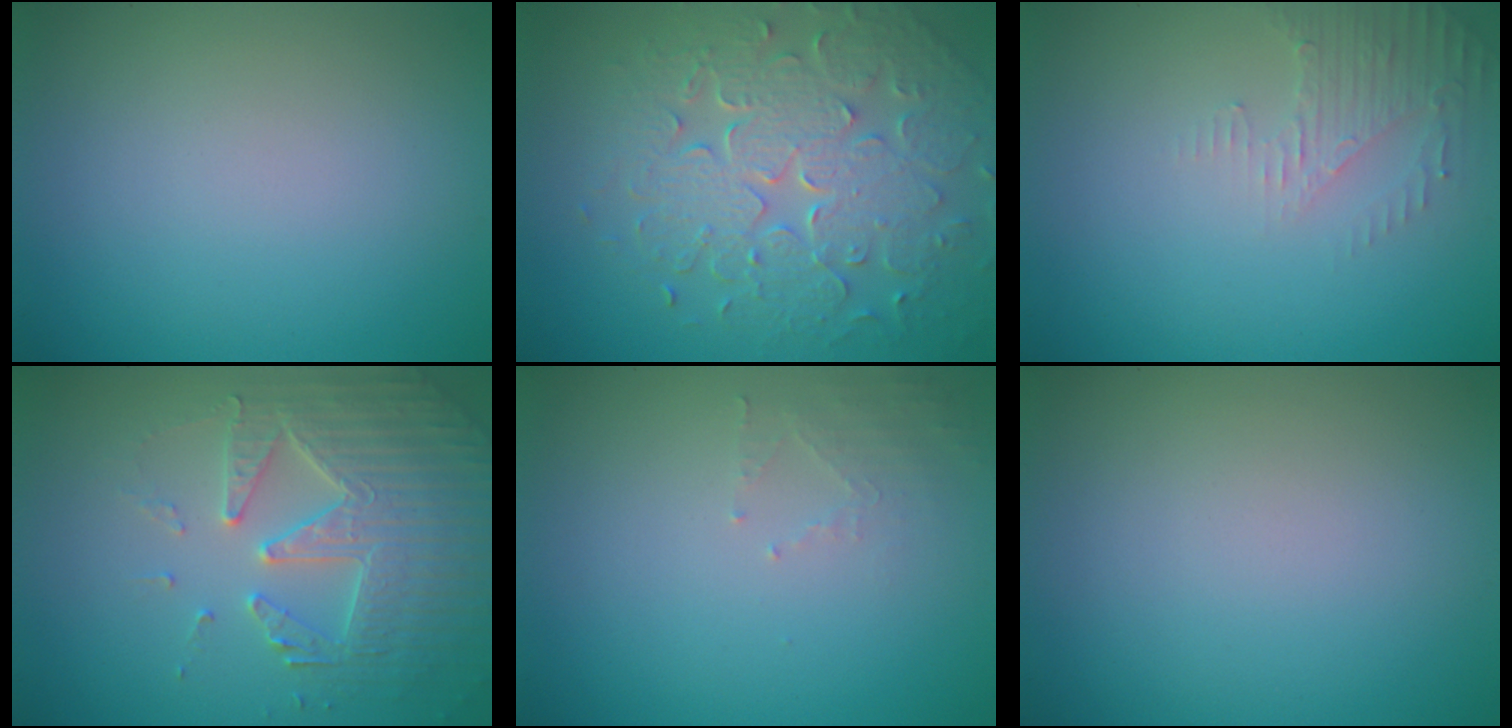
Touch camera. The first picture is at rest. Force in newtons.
{"total": 7.8, "press": 5.6, "slide": 5.4}
{"total": 2.2, "press": 2.1, "slide": 0.5}
{"total": 4.5, "press": 4.4, "slide": 0.6}
{"total": 1.4, "press": 1.3, "slide": 0.3}
{"total": 0.0}